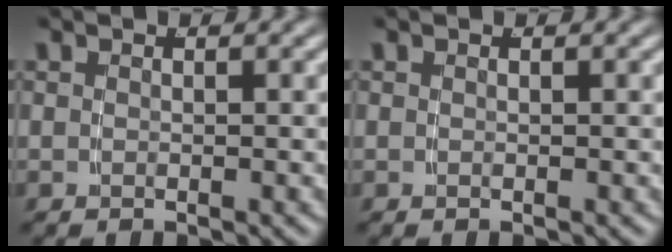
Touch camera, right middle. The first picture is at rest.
{"total": 0.0}